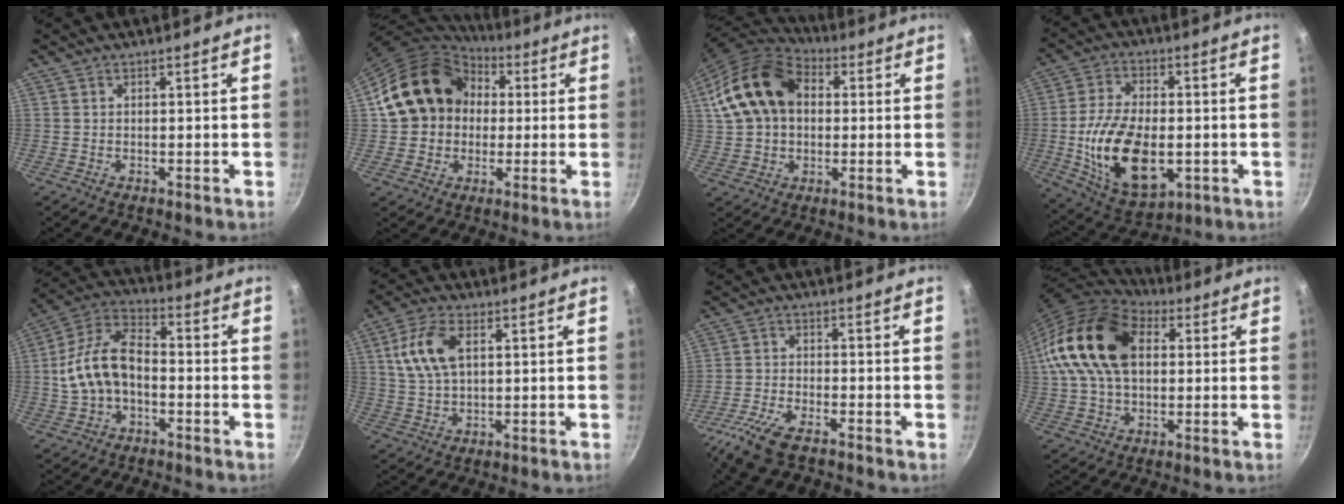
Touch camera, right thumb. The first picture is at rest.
{"total": 18.5, "force": [2.9, 15.4, 9.8], "torque": [-0.151, 0.043, 0.046]}
{"total": 17.8, "force": [3.6, 12.7, 11.9], "torque": [-0.209, 0.025, 0.055]}
{"total": 18.6, "force": [-2.7, 10.8, 15.0], "torque": [-0.259, 0.003, -0.034]}
{"total": 10.4, "force": [-1.4, 6.4, 8.1], "torque": [-0.139, 0.042, -0.034]}
{"total": 9.8, "force": [2.7, 5.5, 7.7], "torque": [-0.149, 0.005, 0.052]}
{"total": 8.1, "force": [-5.2, 2.7, 5.5], "torque": [-0.127, 0.017, -0.112]}
{"total": 20.0, "force": [4.0, 13.3, 14.4], "torque": [-0.257, 0.021, 0.060]}